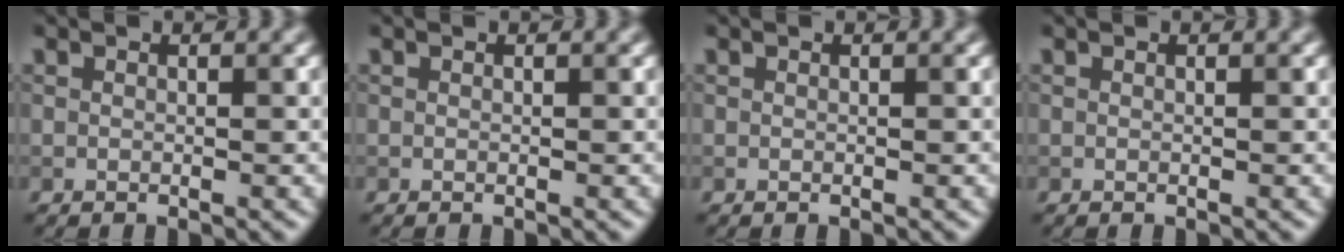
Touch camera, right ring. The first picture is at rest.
{"total": 0.0}
{"total": 0.0}
{"total": 0.0}